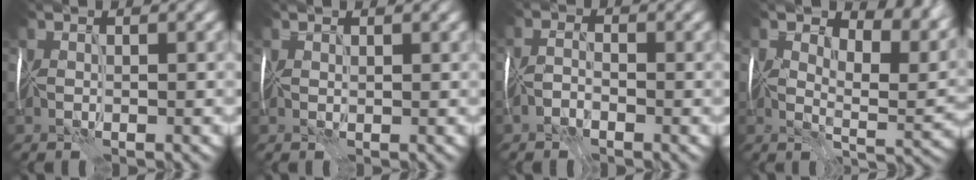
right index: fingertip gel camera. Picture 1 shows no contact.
{"total": 0.9, "force": [0.7, 0.6, 0.2], "torque": [-0.007, 0.005, 0.006]}
{"total": 1.9, "force": [-1.8, -0.4, 0.1], "torque": [0.000, 0.004, -0.038]}
{"total": 6.6, "force": [4.4, 2.8, 4.1], "torque": [-0.052, -0.005, 0.063]}